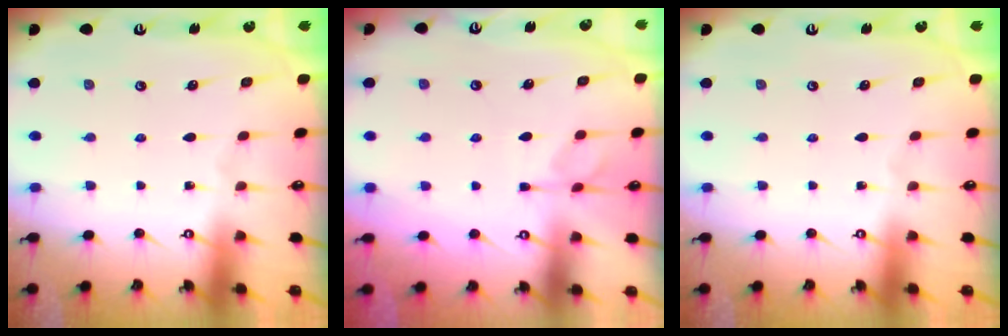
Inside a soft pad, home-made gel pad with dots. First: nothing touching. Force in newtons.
{"total": 2.3, "press": 1.9, "slide": 1.3}
{"total": 0.0}